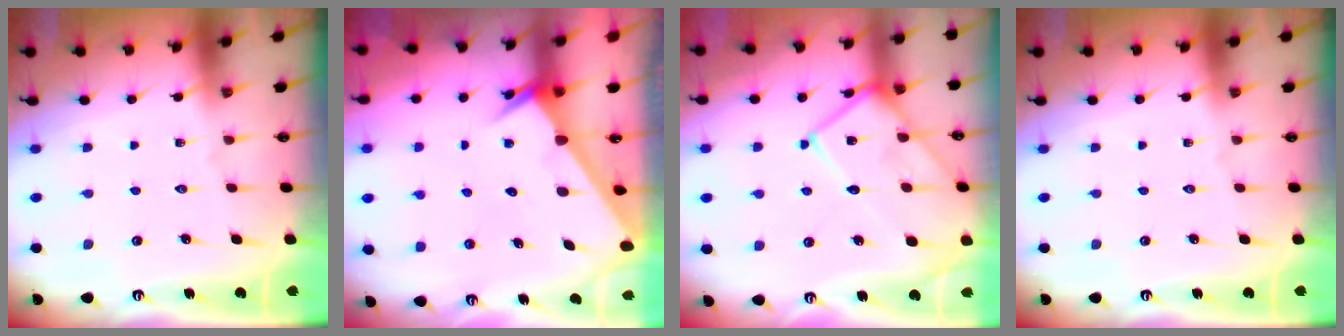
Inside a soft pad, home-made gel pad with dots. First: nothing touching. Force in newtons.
{"total": 2.6, "press": 2.6, "slide": 0.1}
{"total": 14.8, "press": 14.8, "slide": 1.1}
{"total": 0.0}